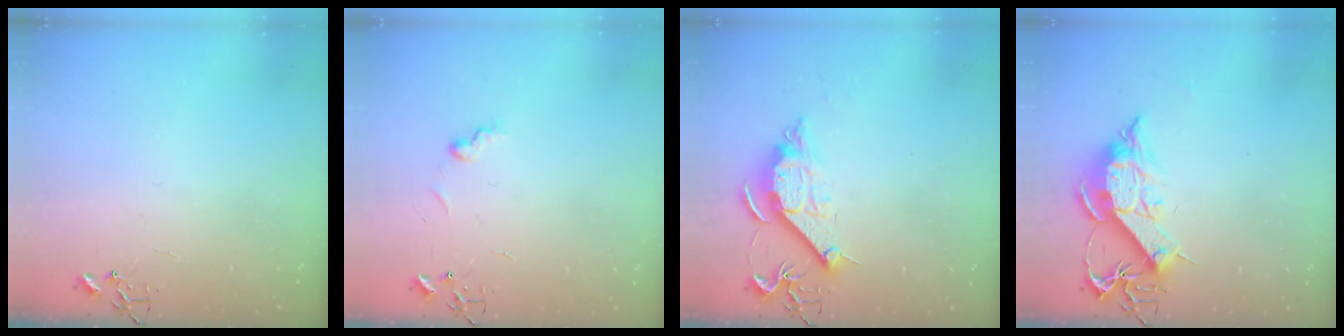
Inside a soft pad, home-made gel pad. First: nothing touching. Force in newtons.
{"total": 6.1, "press": 6.1, "slide": 0.6}
{"total": 10.2, "press": 10.2, "slide": 0.6}
{"total": 12.7, "press": 12.7, "slide": 1.2}